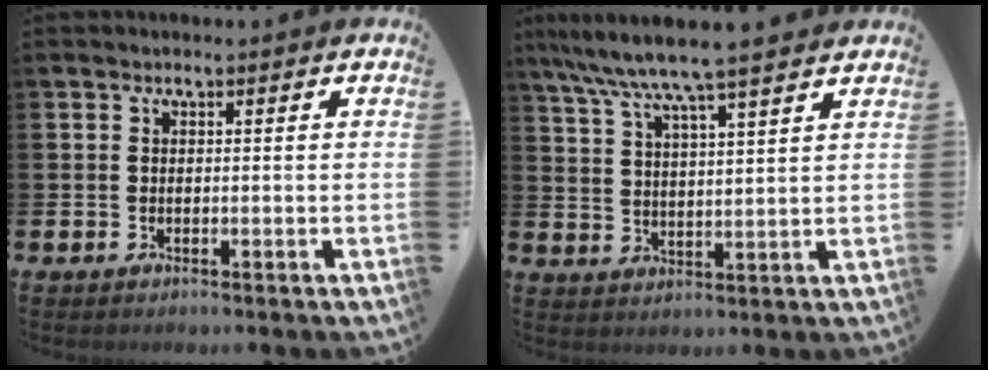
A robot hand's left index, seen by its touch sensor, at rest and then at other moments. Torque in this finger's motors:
{"motor_torque": [0.33, -0.31, 1.02, 0.21]}